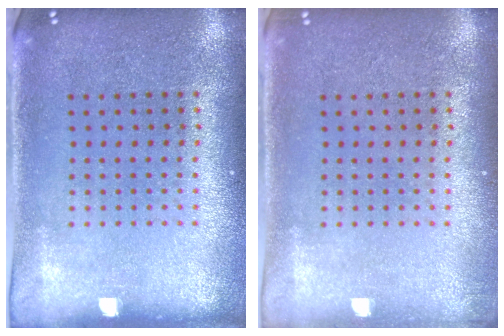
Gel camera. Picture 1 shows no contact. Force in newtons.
{"total": 0.8, "press": 0.7, "slide": 0.4}